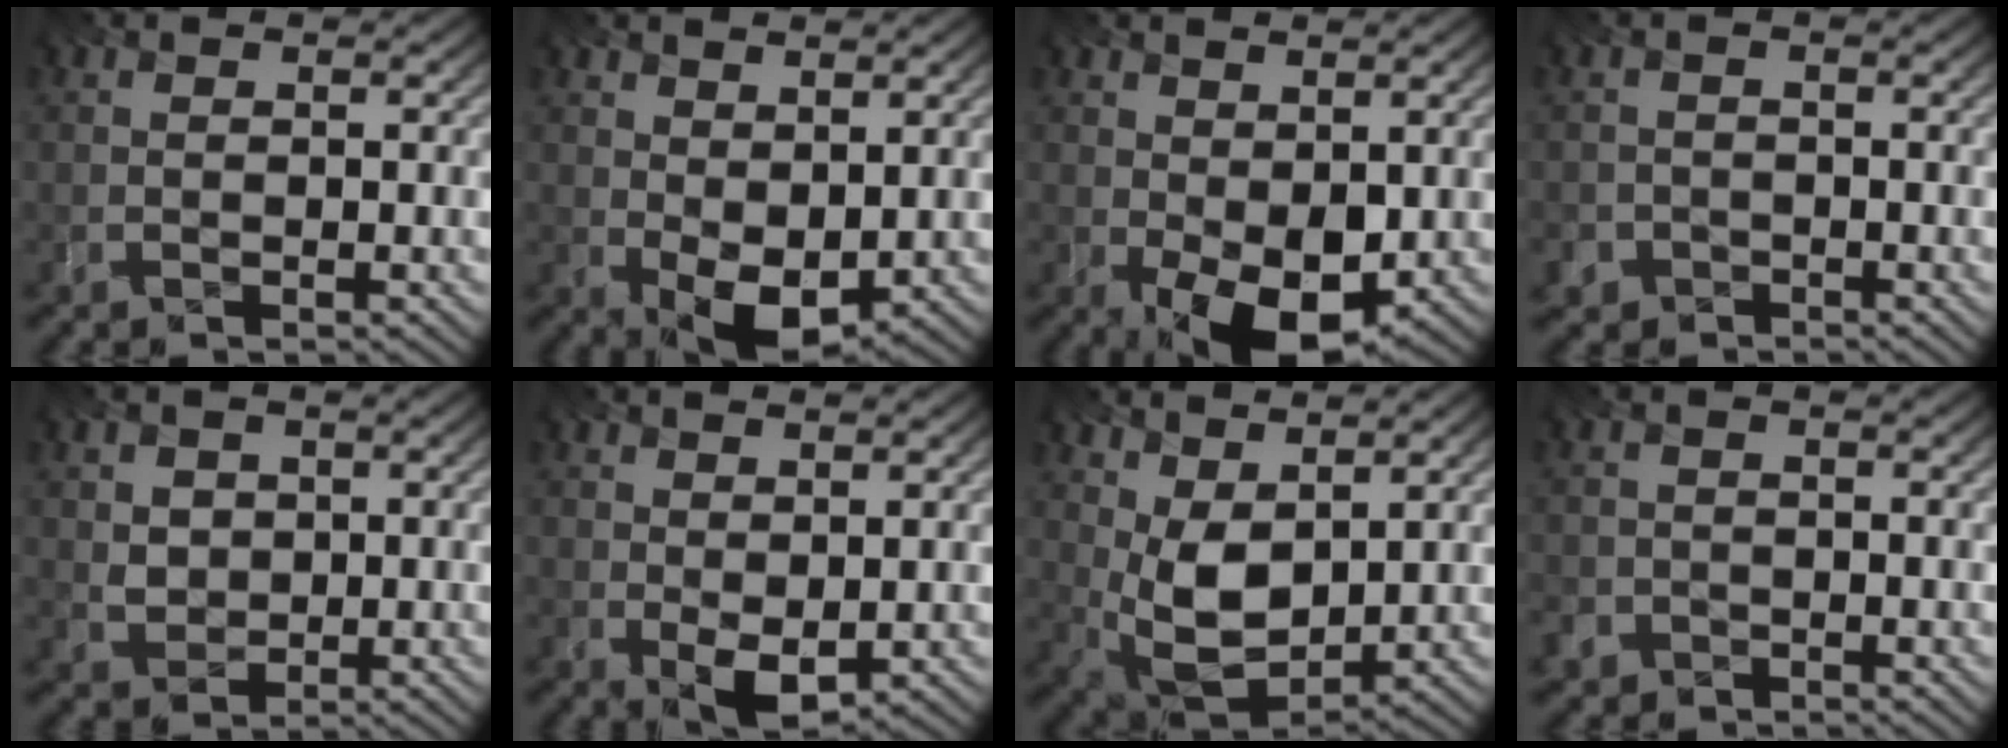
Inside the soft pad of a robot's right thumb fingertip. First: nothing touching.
{"total": 6.1, "force": [0.8, 3.7, 4.8], "torque": [-0.096, -0.003, 0.022]}
{"total": 7.8, "force": [-1.0, 4.5, 6.2], "torque": [-0.109, -0.009, -0.010]}
{"total": 2.1, "force": [-1.5, 1.3, -0.5], "torque": [-0.004, -0.010, -0.028]}
{"total": 2.7, "force": [0.1, 2.6, 0.7], "torque": [-0.035, -0.006, 0.006]}
{"total": 3.7, "force": [0.3, 2.2, 3.0], "torque": [-0.062, -0.001, 0.013]}
{"total": 9.2, "force": [2.7, 5.2, 7.0], "torque": [-0.167, -0.006, 0.060]}
{"total": 2.0, "force": [-1.5, 1.4, -0.2], "torque": [-0.009, -0.007, -0.030]}